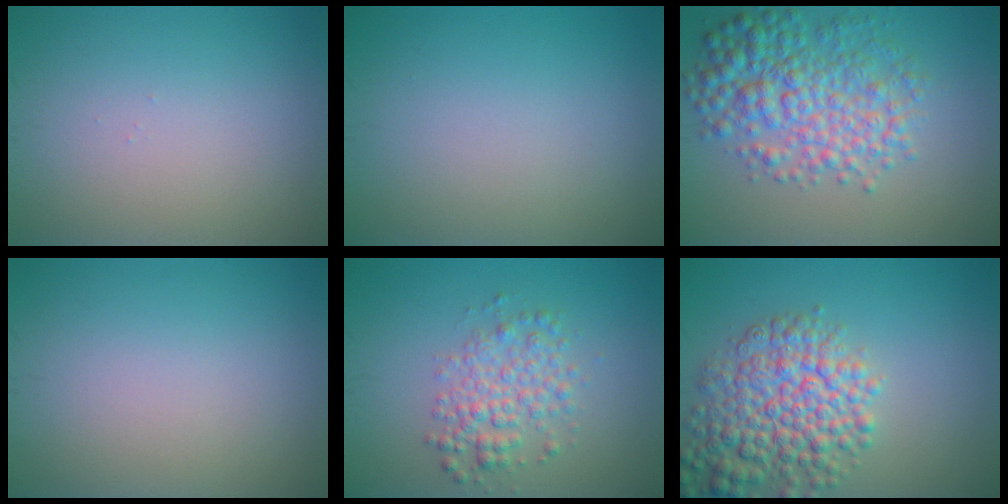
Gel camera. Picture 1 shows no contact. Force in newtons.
{"total": 0.0}
{"total": 6.7, "press": 6.7, "slide": 0.1}
{"total": 0.0}
{"total": 3.5, "press": 3.5, "slide": 0.1}
{"total": 7.2, "press": 7.2, "slide": 0.3}